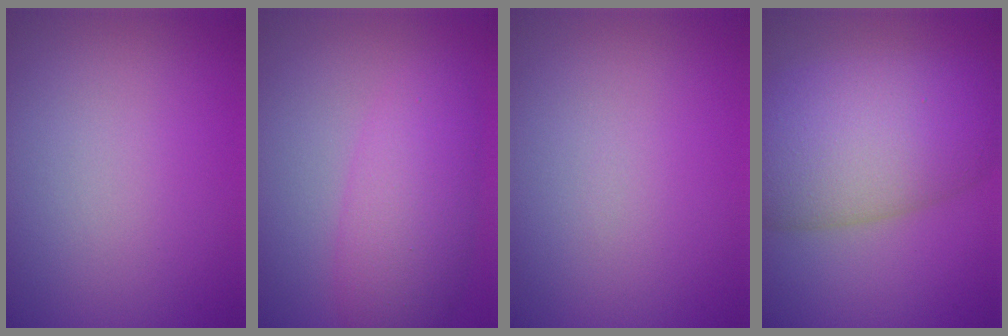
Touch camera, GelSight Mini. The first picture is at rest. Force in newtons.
{"total": 5.1, "press": 5.1, "slide": 0.2}
{"total": 0.0}
{"total": 10.1, "press": 10.1, "slide": 0.5}